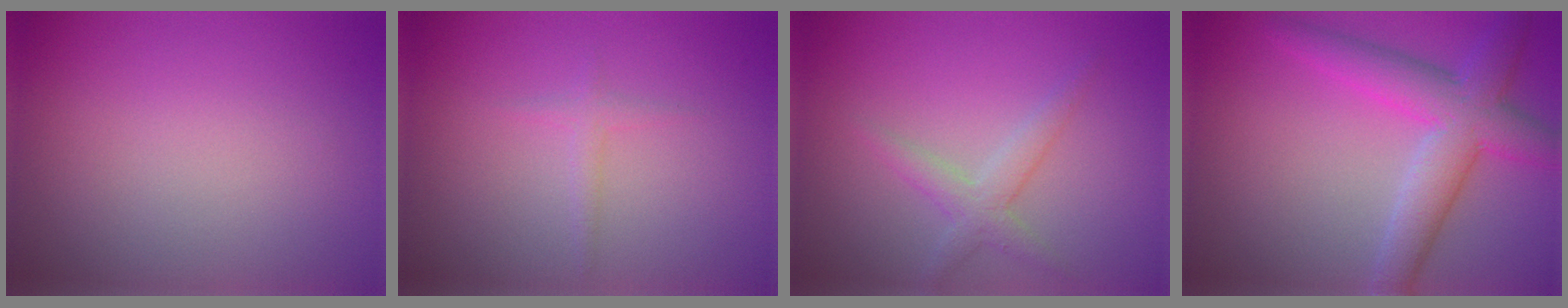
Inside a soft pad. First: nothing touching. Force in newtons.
{"total": 1.0, "press": 1.0, "slide": 0.1}
{"total": 2.3, "press": 2.3, "slide": 0.1}
{"total": 6.1, "press": 6.1, "slide": 0.2}